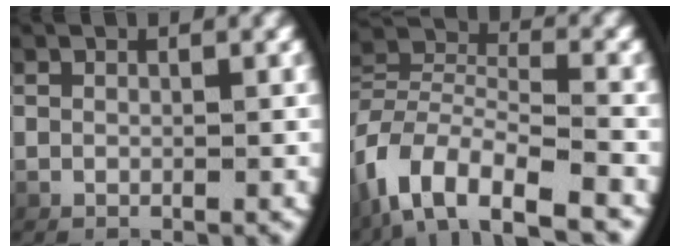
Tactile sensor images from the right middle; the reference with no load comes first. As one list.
[{"total": 6.0, "force": [-2.7, 3.3, 4.2], "torque": [-0.099, -0.012, -0.042]}]